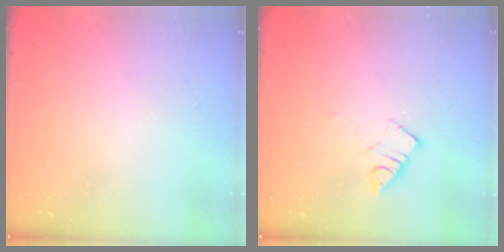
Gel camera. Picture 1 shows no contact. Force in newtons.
{"total": 2.8, "press": 2.7, "slide": 0.3}